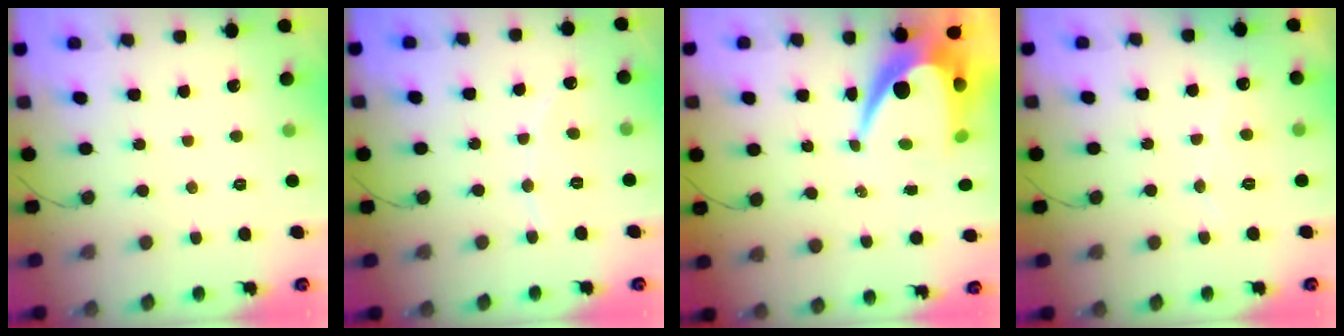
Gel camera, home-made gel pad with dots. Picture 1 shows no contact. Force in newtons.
{"total": 1.9, "press": 1.8, "slide": 0.2}
{"total": 11.2, "press": 11.1, "slide": 0.9}
{"total": 4.5, "press": 4.5, "slide": 0.3}